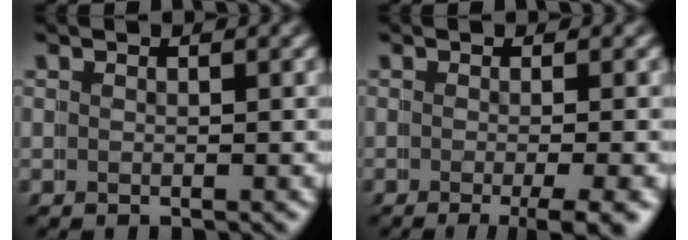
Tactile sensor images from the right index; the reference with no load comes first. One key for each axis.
{"total": 3.8, "fx": -2.0, "fy": 0.5, "fz": 3.2, "tx": -0.029, "ty": 0.002, "tz": -0.034}